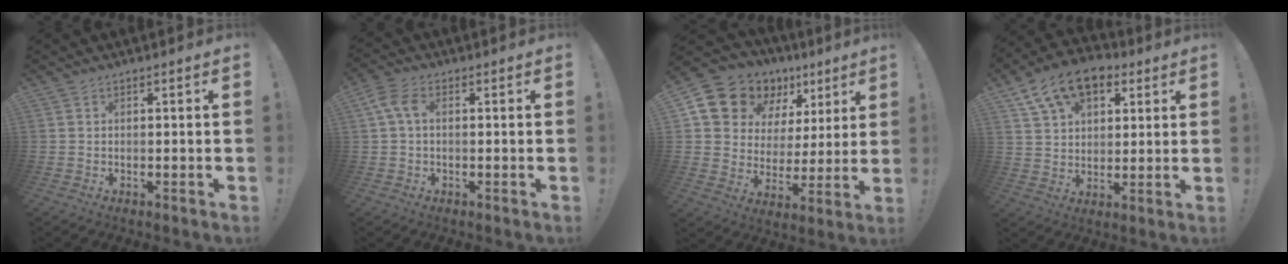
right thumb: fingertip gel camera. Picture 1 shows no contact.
{"total": 5.3, "force": [0.7, 3.1, 4.2], "torque": [-0.094, 0.010, 0.014]}
{"total": 15.0, "force": [10.5, 9.6, 4.7], "torque": [-0.091, -0.070, 0.208]}
{"total": 14.3, "force": [7.6, 9.3, 7.7], "torque": [-0.134, -0.032, 0.146]}